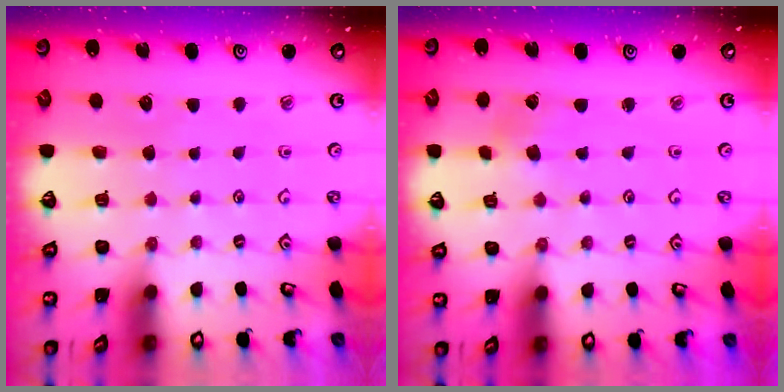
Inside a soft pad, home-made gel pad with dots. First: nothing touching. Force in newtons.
{"total": 2.6, "press": 2.6, "slide": 0.4}